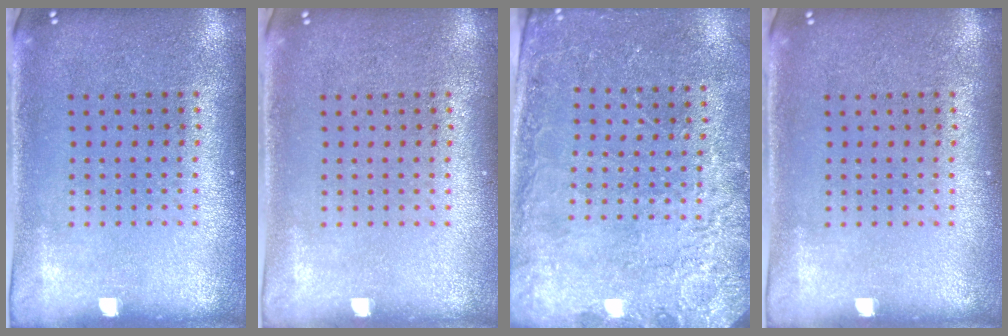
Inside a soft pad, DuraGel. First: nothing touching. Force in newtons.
{"total": 0.0}
{"total": 2.5, "press": 2.4, "slide": 0.7}
{"total": 0.0}